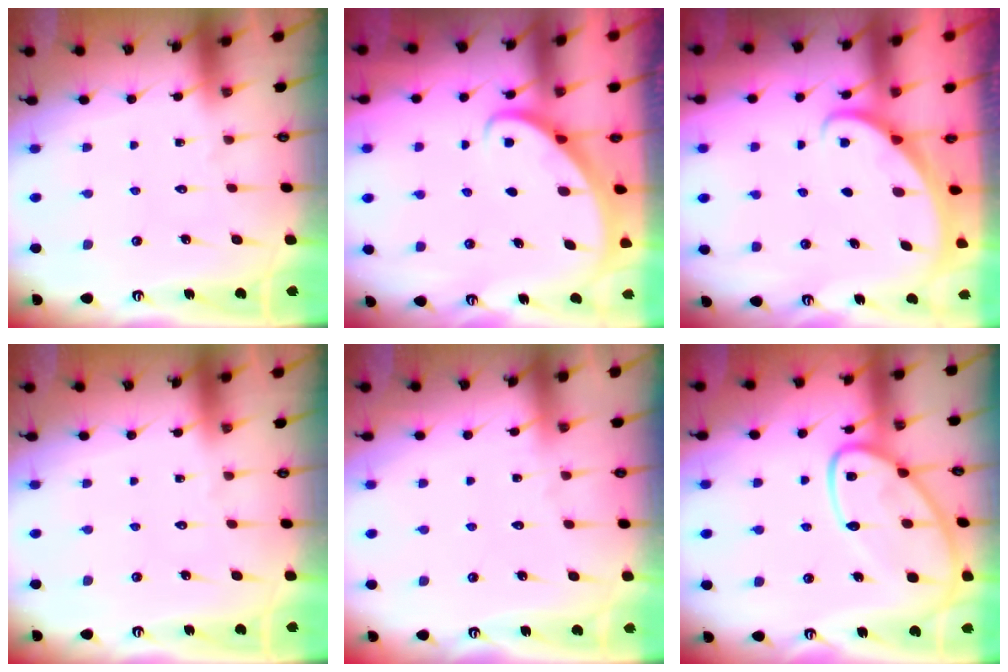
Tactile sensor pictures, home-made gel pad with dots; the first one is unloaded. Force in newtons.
{"total": 2.8, "press": 2.8, "slide": 0.2}
{"total": 1.4, "press": 1.4, "slide": 0.0}
{"total": 0.0}
{"total": 2.5, "press": 2.5, "slide": 0.3}
{"total": 15.4, "press": 15.3, "slide": 1.6}